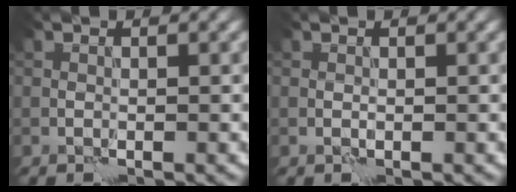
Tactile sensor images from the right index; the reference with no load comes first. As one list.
[{"total": 0.0}]